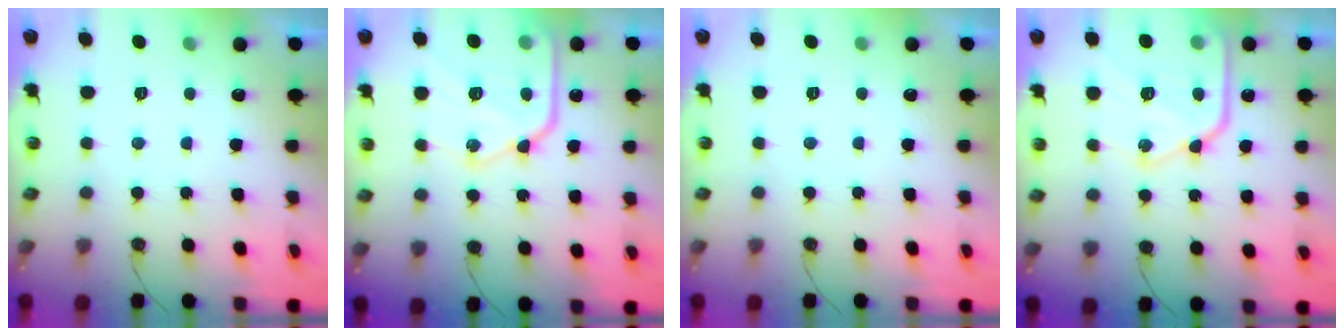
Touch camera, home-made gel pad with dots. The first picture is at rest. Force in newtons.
{"total": 20.4, "press": 20.4, "slide": 1.7}
{"total": 0.0}
{"total": 20.4, "press": 20.4, "slide": 1.7}